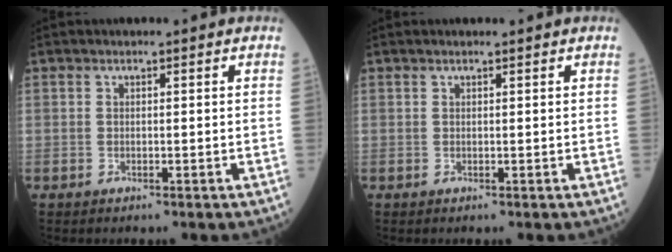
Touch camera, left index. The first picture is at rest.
{"total": 0.7, "force": [0.6, 0.0, 0.4], "torque": [-0.009, 0.008, 0.011]}